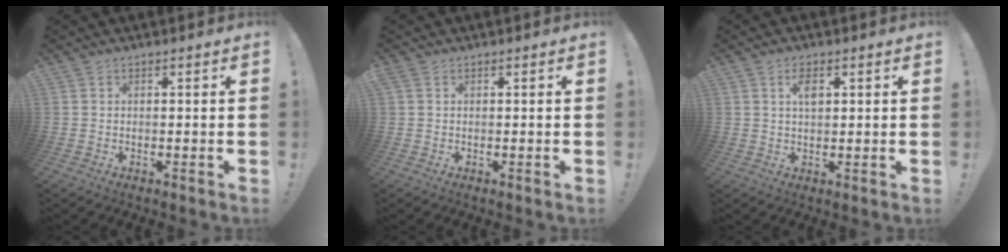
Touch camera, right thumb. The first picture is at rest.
{"total": 0.7, "force": [0.3, 0.6, 0.3], "torque": [-0.006, 0.002, 0.007]}
{"total": 3.8, "force": [1.5, 1.8, 3.0], "torque": [-0.042, -0.004, 0.020]}